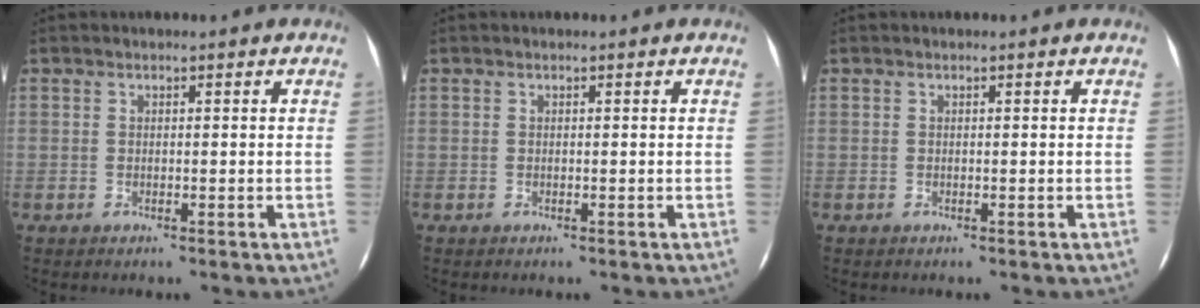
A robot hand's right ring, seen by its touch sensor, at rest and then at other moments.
{"total": 0.0}
{"total": 0.0}